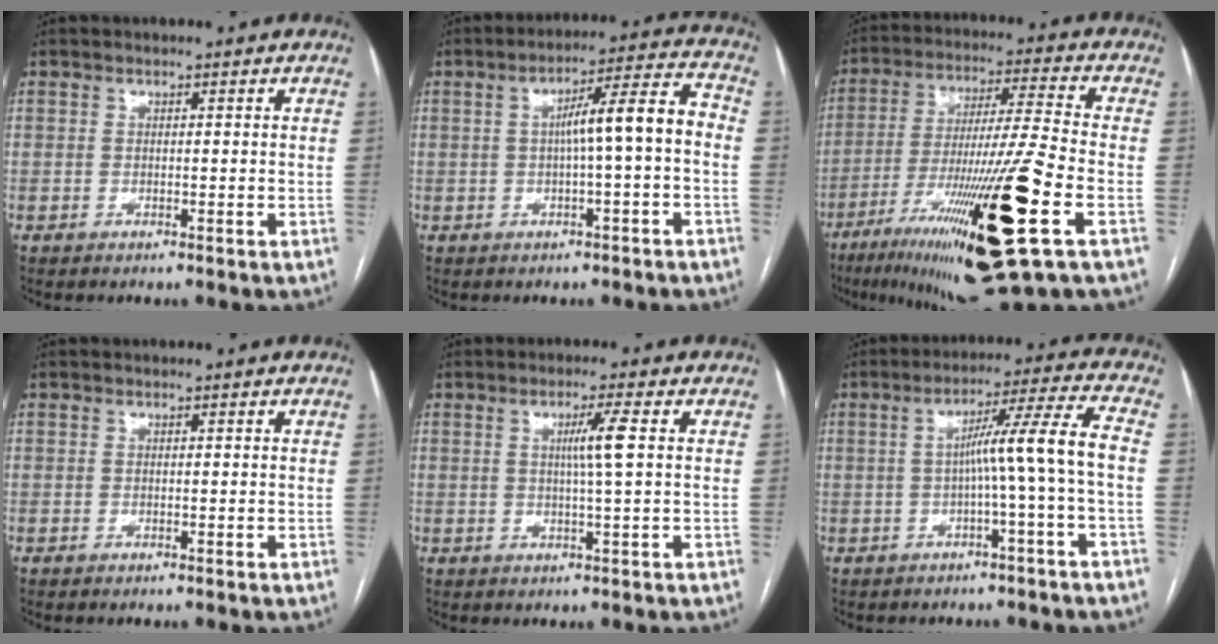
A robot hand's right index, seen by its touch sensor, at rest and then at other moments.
{"total": 8.4, "force": [-0.7, 0.4, 8.4], "torque": [-0.124, 0.030, -0.012]}
{"total": 22.9, "force": [-9.6, -0.3, 20.8], "torque": [-0.352, -0.045, -0.166]}
{"total": 0.0}
{"total": 4.3, "force": [0.8, -0.7, 4.2], "torque": [-0.076, -0.001, 0.013]}
{"total": 8.2, "force": [-1.2, -1.9, 7.9], "torque": [-0.122, 0.024, -0.015]}